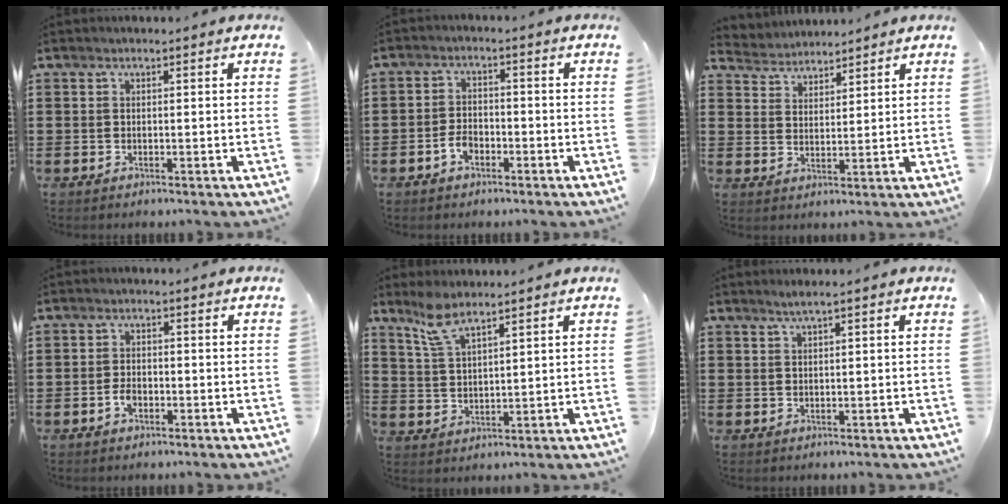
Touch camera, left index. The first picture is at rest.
{"total": 2.9, "force": [-1.6, 1.8, 1.8], "torque": [-0.041, 0.000, -0.032]}
{"total": 3.7, "force": [3.5, 0.6, -0.7], "torque": [-0.002, -0.013, 0.065]}
{"total": 2.2, "force": [-0.9, 1.3, 1.6], "torque": [-0.039, -0.001, -0.019]}
{"total": 5.5, "force": [4.3, 1.1, 3.2], "torque": [-0.075, -0.002, 0.078]}
{"total": 1.3, "force": [0.8, -0.1, 1.0], "torque": [-0.019, 0.000, 0.015]}